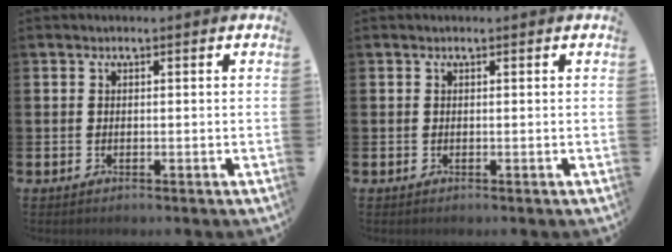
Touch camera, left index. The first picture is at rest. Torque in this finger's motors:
{"motor_torque": [0.02, -0.29, -0.07, -0.01]}